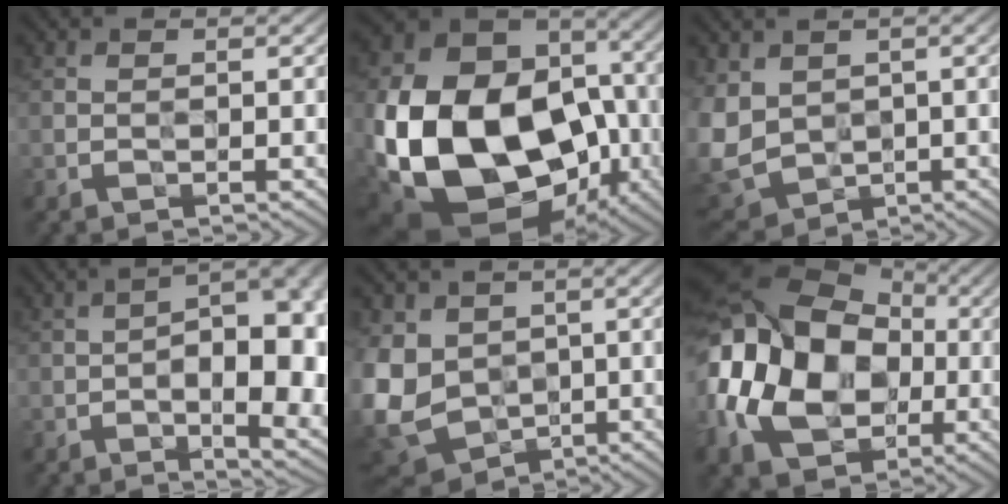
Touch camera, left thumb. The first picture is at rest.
{"total": 22.7, "force": [-5.4, 16.6, 14.6], "torque": [-0.366, -0.055, -0.068]}
{"total": 8.1, "force": [0.4, 6.3, 5.1], "torque": [-0.165, -0.011, 0.003]}
{"total": 16.6, "force": [-2.1, 6.9, 15.0], "torque": [-0.180, 0.000, -0.025]}
{"total": 12.2, "force": [-0.8, 9.6, 7.5], "torque": [-0.214, -0.023, -0.004]}
{"total": 19.8, "force": [-1.4, 14.6, 13.4], "torque": [-0.287, -0.001, -0.029]}